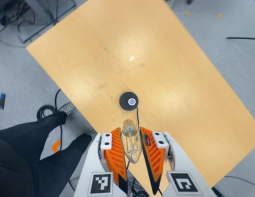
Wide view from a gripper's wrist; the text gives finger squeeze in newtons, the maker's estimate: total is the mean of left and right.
{"total": 14.3, "left": 15.4, "right": 13.2}